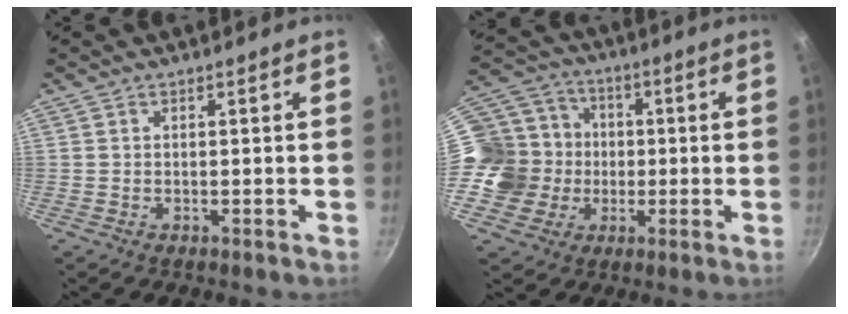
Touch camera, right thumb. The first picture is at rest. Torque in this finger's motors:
{"motor_torque": [0.26, 1.18, 0.25, -0.03, 0.00]}